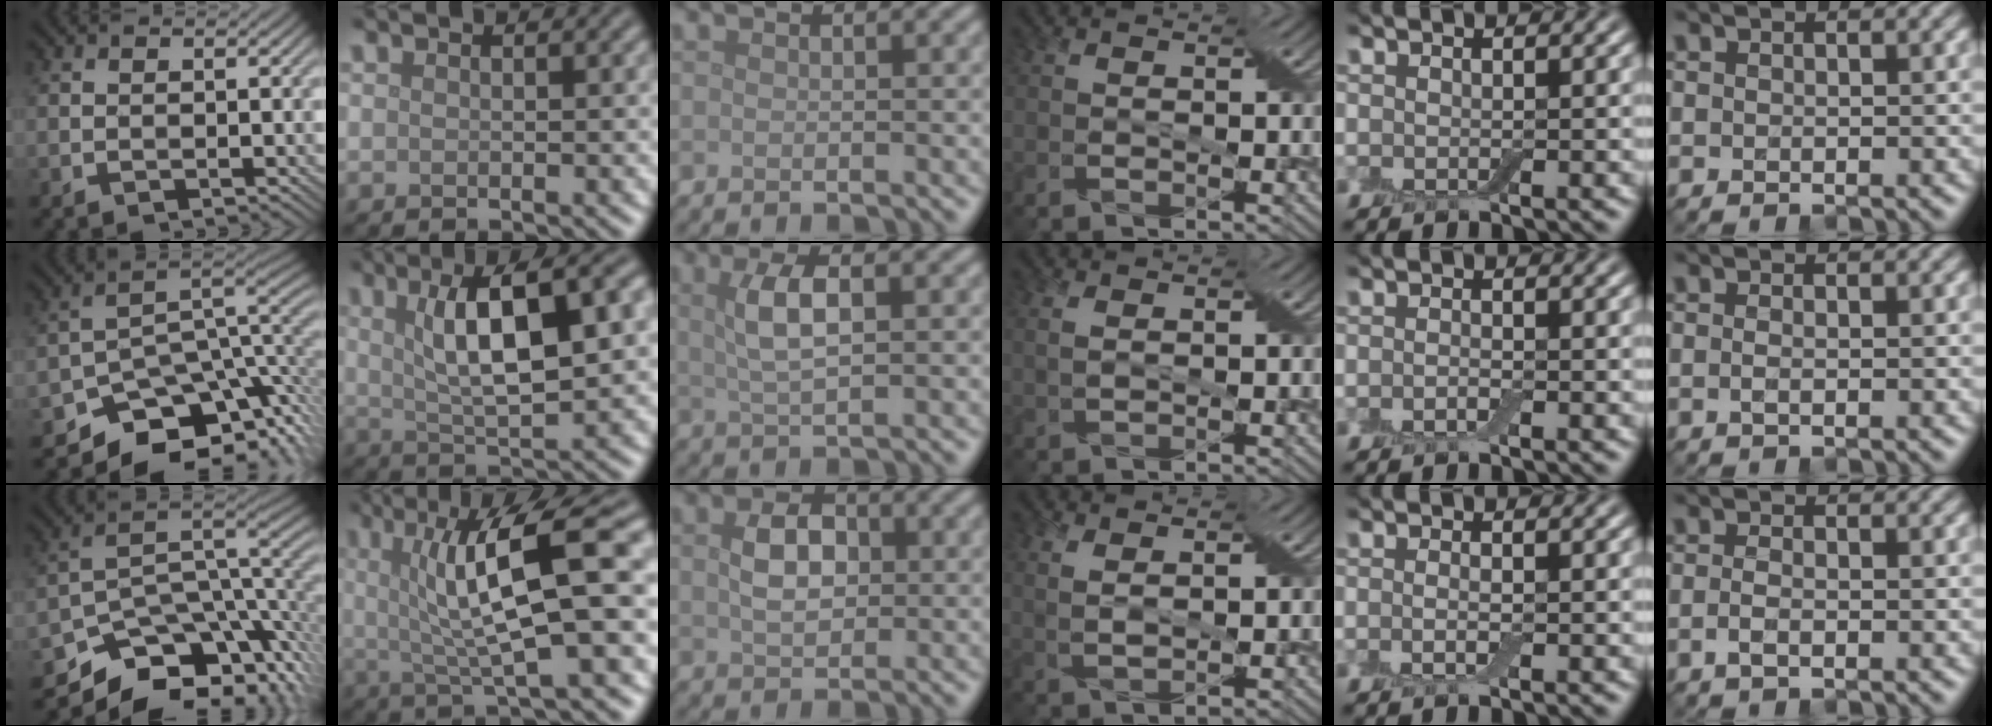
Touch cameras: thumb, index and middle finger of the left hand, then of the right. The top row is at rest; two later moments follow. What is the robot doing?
{"motion": "wrap", "object": "bandage"}